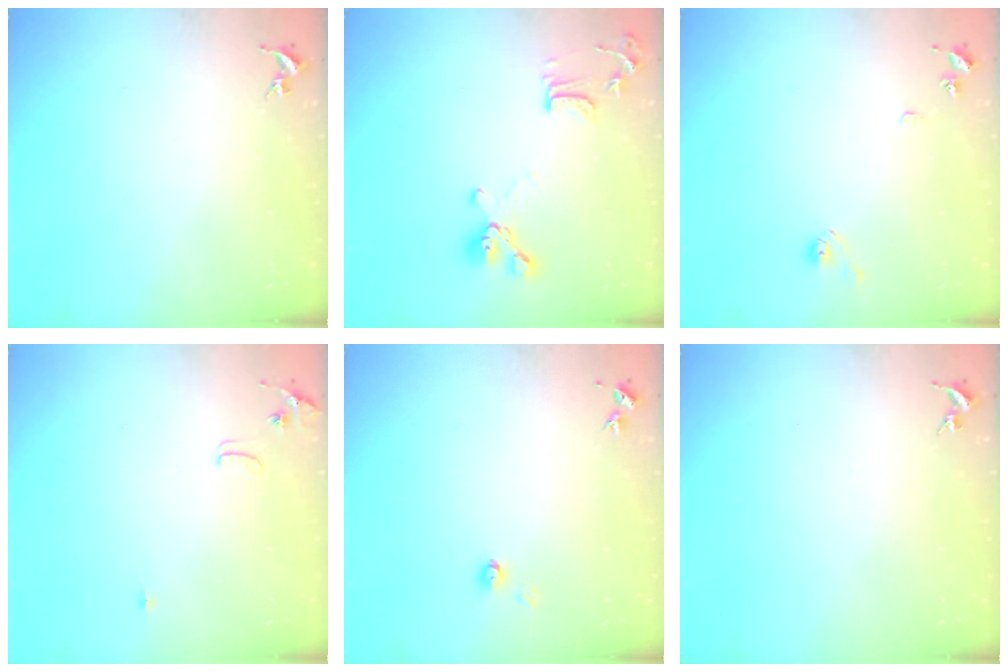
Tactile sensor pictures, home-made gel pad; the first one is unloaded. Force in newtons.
{"total": 11.2, "press": 11.0, "slide": 2.0}
{"total": 7.2, "press": 7.2, "slide": 0.7}
{"total": 6.1, "press": 6.0, "slide": 0.9}
{"total": 3.2, "press": 3.2, "slide": 0.3}
{"total": 0.0}